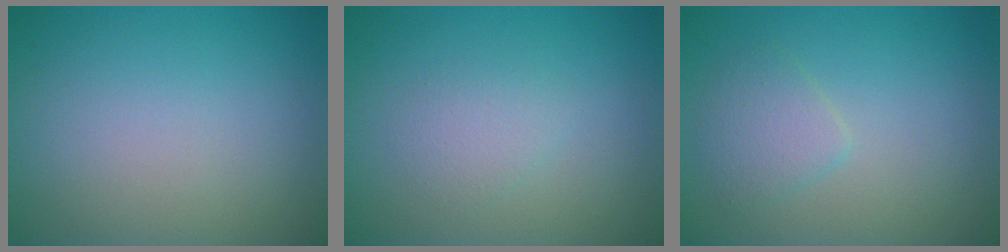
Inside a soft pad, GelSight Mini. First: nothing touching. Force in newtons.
{"total": 1.5, "press": 1.5, "slide": 0.1}
{"total": 2.1, "press": 2.1, "slide": 0.1}